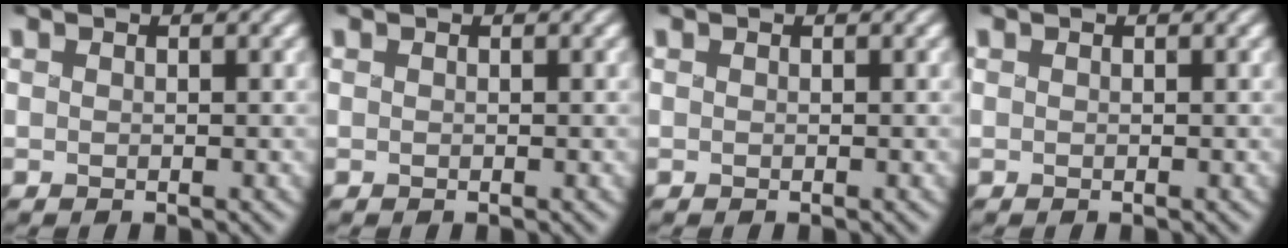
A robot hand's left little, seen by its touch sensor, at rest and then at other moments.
{"total": 0.0}
{"total": 0.0}
{"total": 0.0}